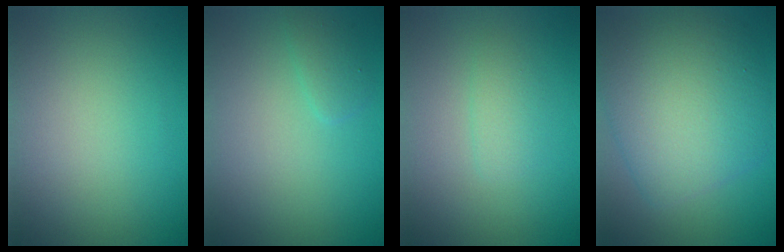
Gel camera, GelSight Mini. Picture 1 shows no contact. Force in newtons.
{"total": 1.1, "press": 1.1, "slide": 0.1}
{"total": 1.3, "press": 1.3, "slide": 0.1}
{"total": 8.2, "press": 8.2, "slide": 0.3}